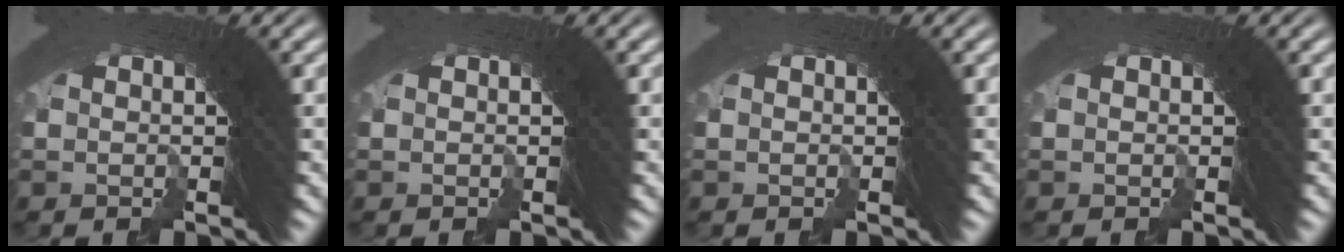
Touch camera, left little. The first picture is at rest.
{"total": 0.0}
{"total": 0.0}
{"total": 0.0}